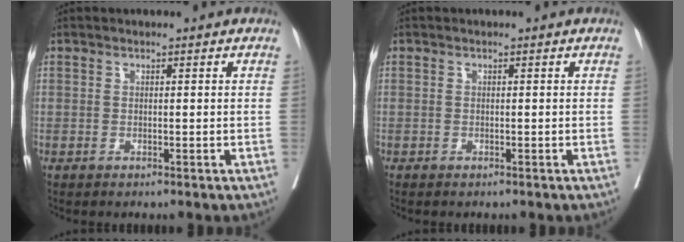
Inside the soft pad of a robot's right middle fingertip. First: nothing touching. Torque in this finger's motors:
{"motor_torque": [-0.04, 0.00, -0.04, 0.00]}